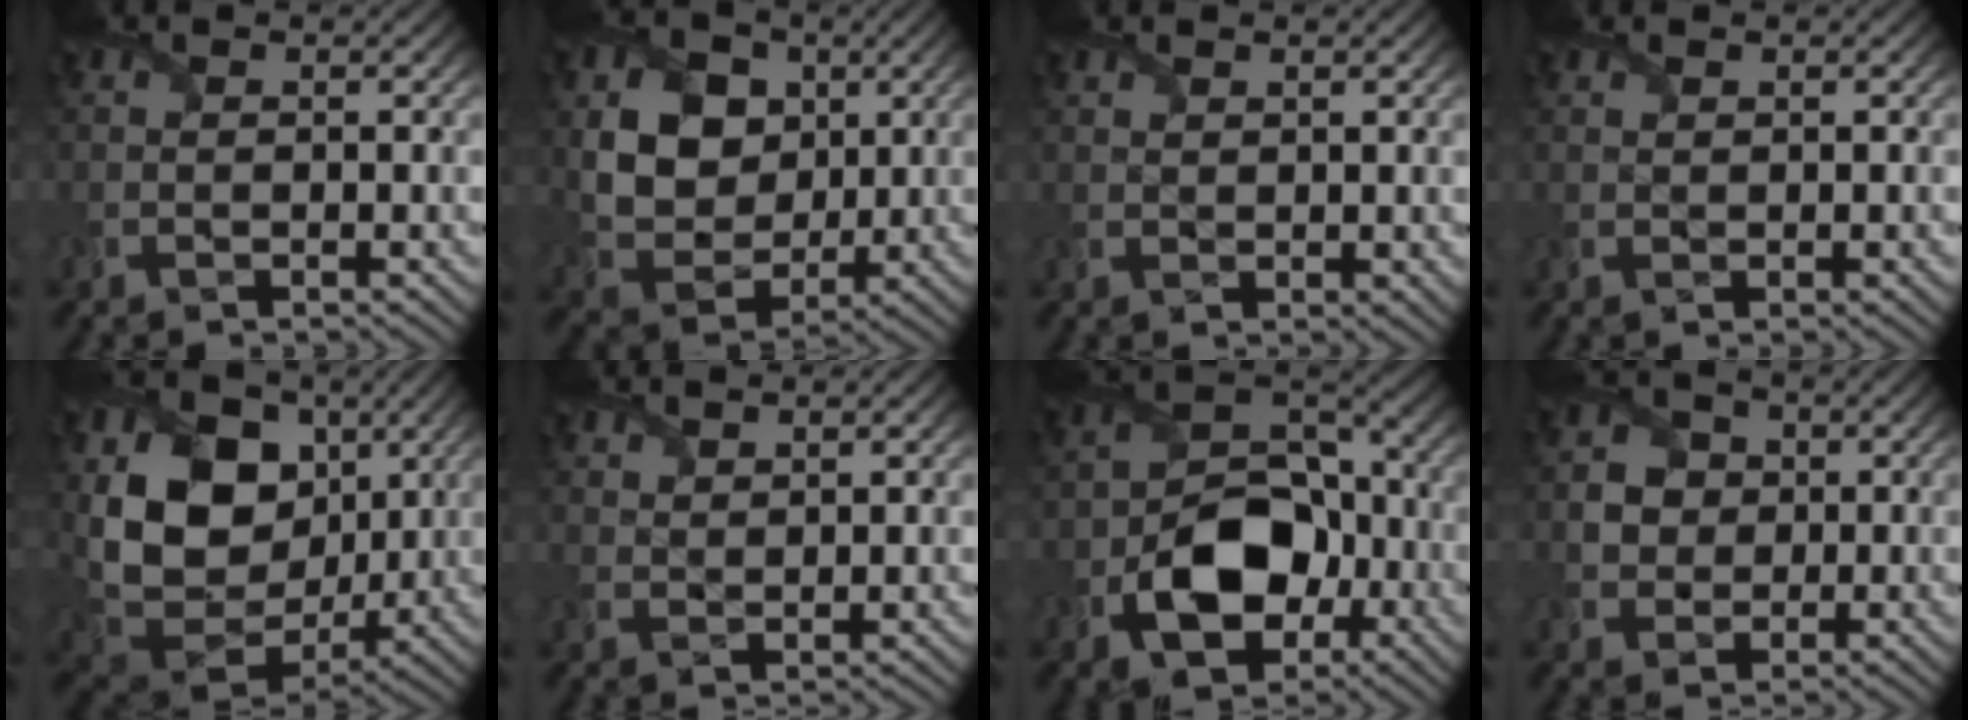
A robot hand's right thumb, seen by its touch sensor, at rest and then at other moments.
{"total": 10.2, "force": [2.5, 8.0, 5.8], "torque": [-0.150, -0.006, 0.044]}
{"total": 1.4, "force": [1.3, 0.5, 0.3], "torque": [-0.008, -0.001, 0.028]}
{"total": 0.8, "force": [0.8, 0.0, 0.1], "torque": [-0.004, 0.001, 0.017]}
{"total": 16.1, "force": [3.3, 12.1, 10.1], "torque": [-0.220, -0.002, 0.074]}
{"total": 2.4, "force": [2.2, 0.7, 0.6], "torque": [-0.015, 0.001, 0.051]}
{"total": 11.1, "force": [-3.9, 7.5, 7.1], "torque": [-0.130, -0.009, -0.069]}
{"total": 3.7, "force": [0.6, 3.4, 1.3], "torque": [-0.034, 0.004, 0.002]}